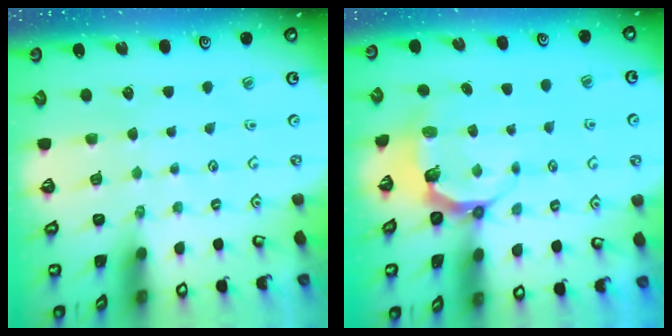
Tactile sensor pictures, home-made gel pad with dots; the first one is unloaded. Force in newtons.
{"total": 6.2, "press": 5.0, "slide": 3.6}